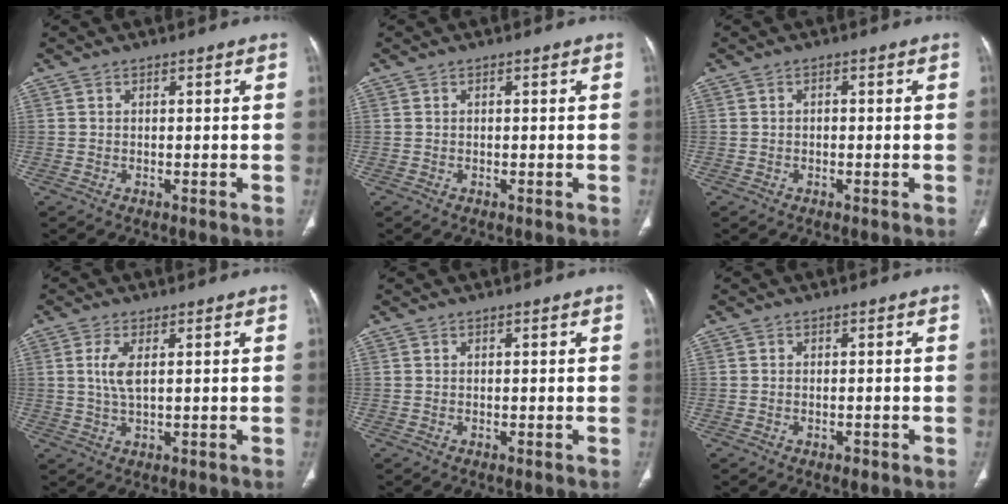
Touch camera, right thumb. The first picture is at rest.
{"total": 0.0}
{"total": 1.0, "force": [-0.1, 0.7, 0.7], "torque": [-0.009, 0.004, -0.003]}
{"total": 4.2, "force": [1.0, 1.5, 3.8], "torque": [-0.093, -0.005, 0.024]}
{"total": 0.0}
{"total": 1.1, "force": [-0.6, 0.6, 0.7], "torque": [-0.014, 0.002, -0.006]}